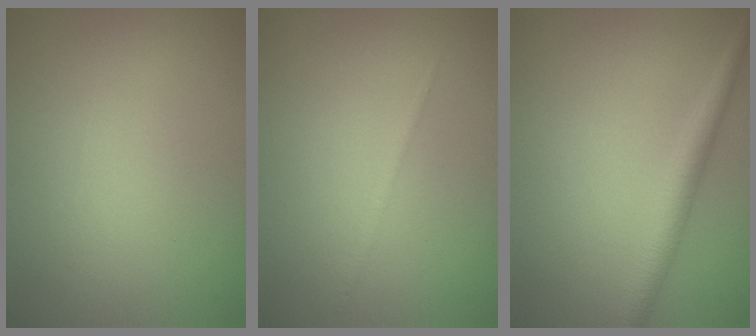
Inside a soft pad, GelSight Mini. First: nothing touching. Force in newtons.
{"total": 0.9, "press": 0.9, "slide": 0.1}
{"total": 3.0, "press": 3.0, "slide": 0.1}